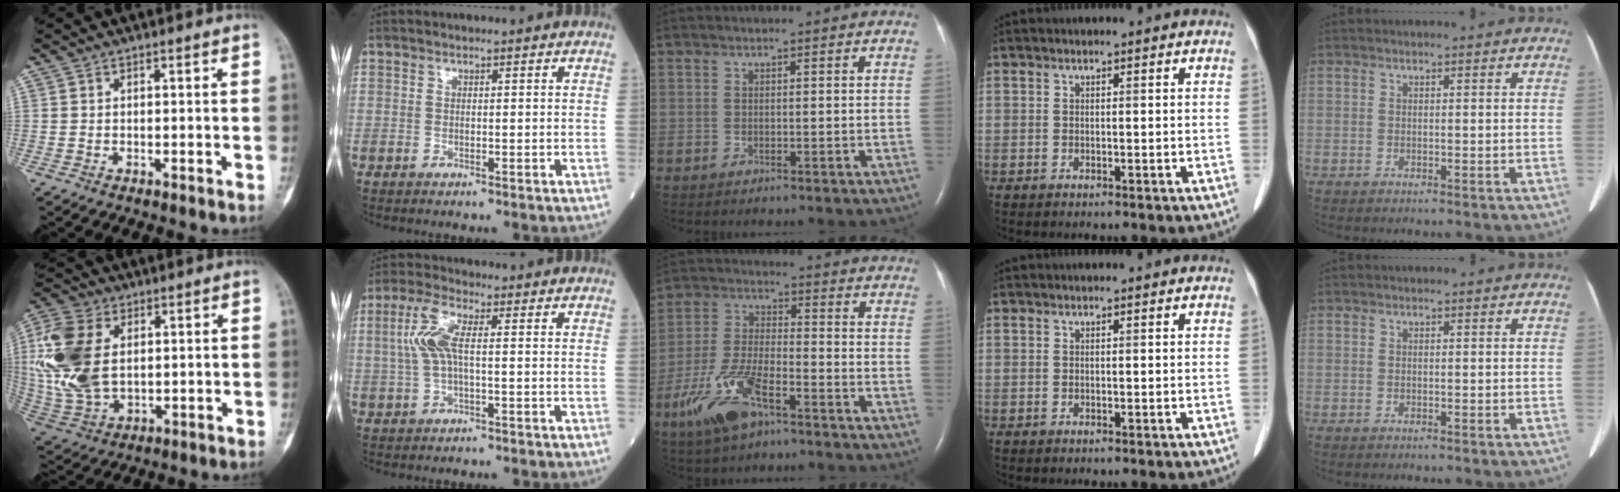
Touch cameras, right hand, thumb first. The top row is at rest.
{"thumb": {"total": 16.5, "force": [2.9, 10.3, 12.5], "torque": [-0.278, -0.005, 0.062]}, "index": {"total": 5.8, "force": [0.6, 1.4, 5.6], "torque": [-0.135, 0.015, 0.012]}, "middle": {"total": 11.2, "force": [-6.7, 3.5, 8.2], "torque": [-0.187, -0.006, -0.127]}}